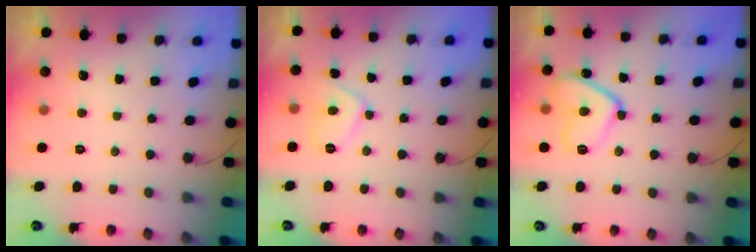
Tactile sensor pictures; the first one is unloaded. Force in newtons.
{"total": 7.0, "press": 7.0, "slide": 0.6}
{"total": 11.8, "press": 11.7, "slide": 1.2}